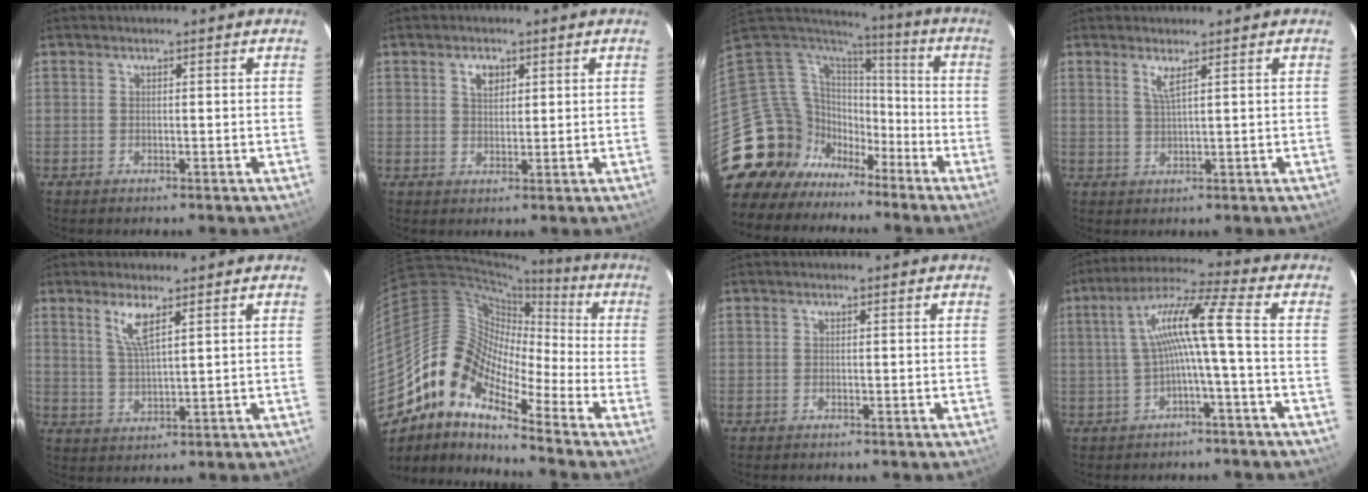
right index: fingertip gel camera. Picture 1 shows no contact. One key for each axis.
{"total": 3.1, "fx": 1.4, "fy": 2.0, "fz": 1.9, "tx": -0.029, "ty": 0.006, "tz": 0.026}
{"total": 18.1, "fx": -10.1, "fy": 14.2, "fz": 5.0, "tx": -0.146, "ty": 0.035, "tz": -0.171}
{"total": 2.4, "fx": 1.4, "fy": -0.2, "fz": 1.9, "tx": -0.040, "ty": -0.006, "tz": 0.027}
{"total": 4.9, "fx": 2.8, "fy": 0.6, "fz": 3.9, "tx": -0.080, "ty": -0.006, "tz": 0.057}
{"total": 13.0, "fx": -8.7, "fy": 6.0, "fz": 7.6, "tx": -0.122, "ty": 0.016, "tz": -0.192}
{"total": 0.0}
{"total": 8.9, "fx": -1.2, "fy": -0.7, "fz": 8.8, "tx": -0.180, "ty": 0.017, "tz": -0.014}